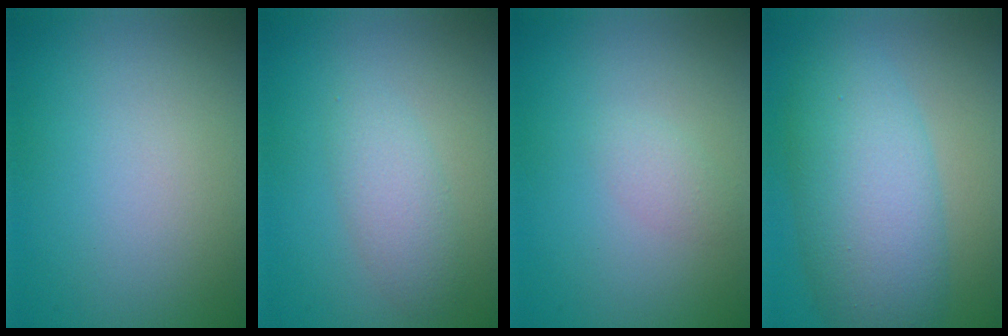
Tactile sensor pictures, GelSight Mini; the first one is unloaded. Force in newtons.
{"total": 2.4, "press": 2.4, "slide": 0.1}
{"total": 1.2, "press": 1.2, "slide": 0.1}
{"total": 7.8, "press": 7.8, "slide": 0.1}